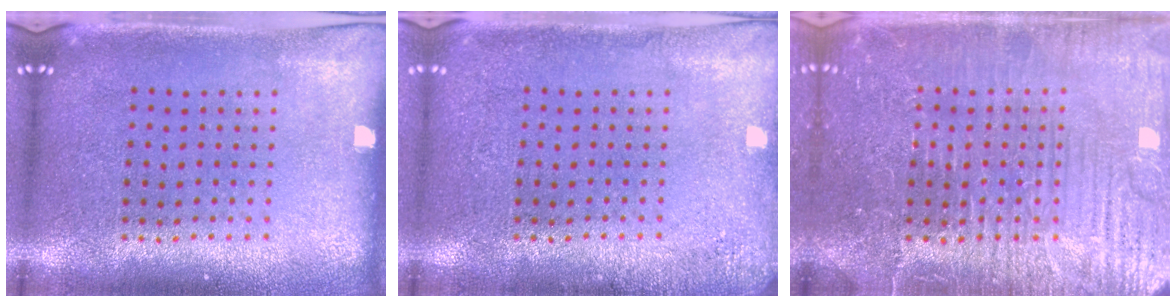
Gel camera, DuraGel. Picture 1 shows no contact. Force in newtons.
{"total": 1.4, "press": 1.4, "slide": 0.2}
{"total": 4.5, "press": 4.5, "slide": 0.5}